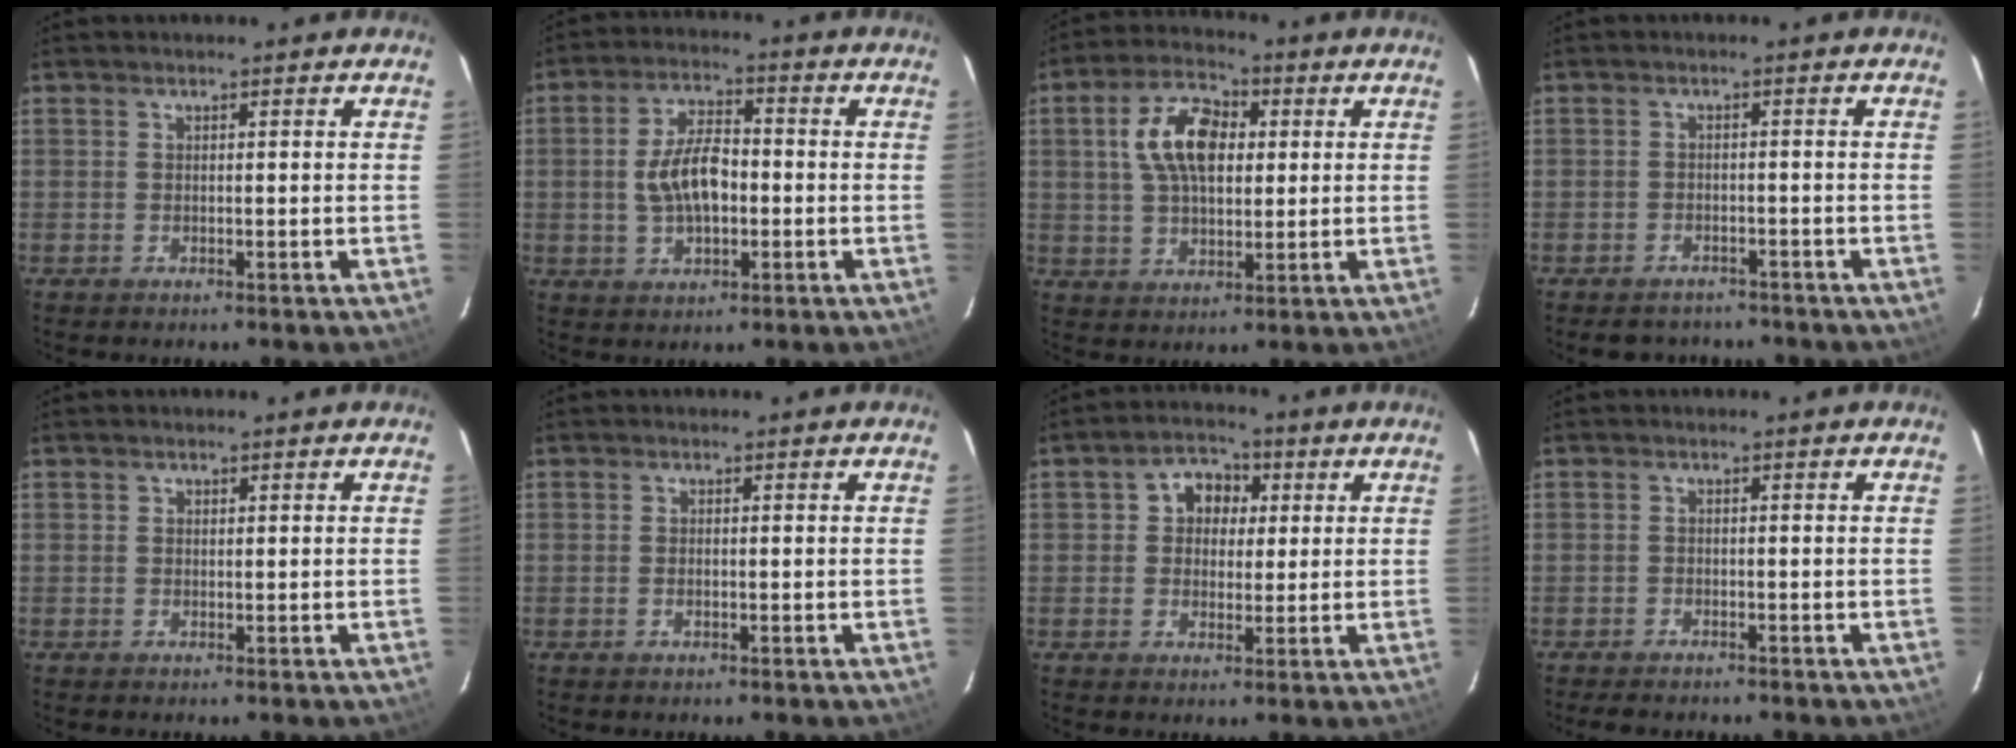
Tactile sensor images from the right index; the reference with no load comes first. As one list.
[{"total": 9.1, "force": [-1.0, 4.6, 7.8], "torque": [-0.153, 0.010, -0.014]}, {"total": 11.5, "force": [2.5, 6.6, 9.1], "torque": [-0.173, 0.025, 0.044]}, {"total": 5.6, "force": [-4.7, 2.8, 1.1], "torque": [-0.026, 0.007, -0.061]}, {"total": 0.5, "force": [0.1, 0.5, 0.0], "torque": [0.001, 0.003, 0.001]}, {"total": 1.0, "force": [-0.2, 0.5, 0.8], "torque": [-0.016, 0.001, -0.005]}, {"total": 6.3, "force": [1.3, 5.4, 2.9], "torque": [-0.040, 0.023, 0.019]}, {"total": 3.8, "force": [-3.4, 1.1, 1.4], "torque": [-0.035, -0.006, -0.053]}]